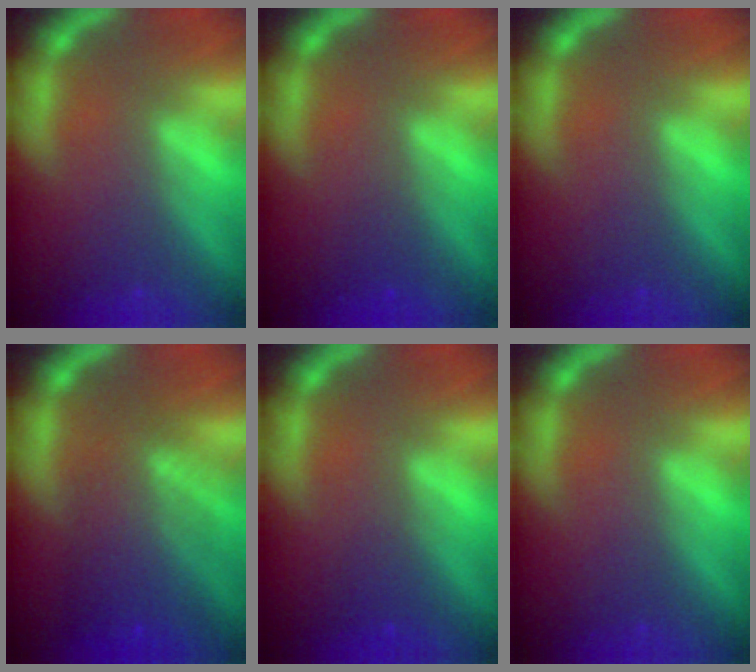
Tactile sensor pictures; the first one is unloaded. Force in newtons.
{"total": 1.0}
{"total": 0.0}
{"total": 6.6}
{"total": 1.5}
{"total": 0.0}